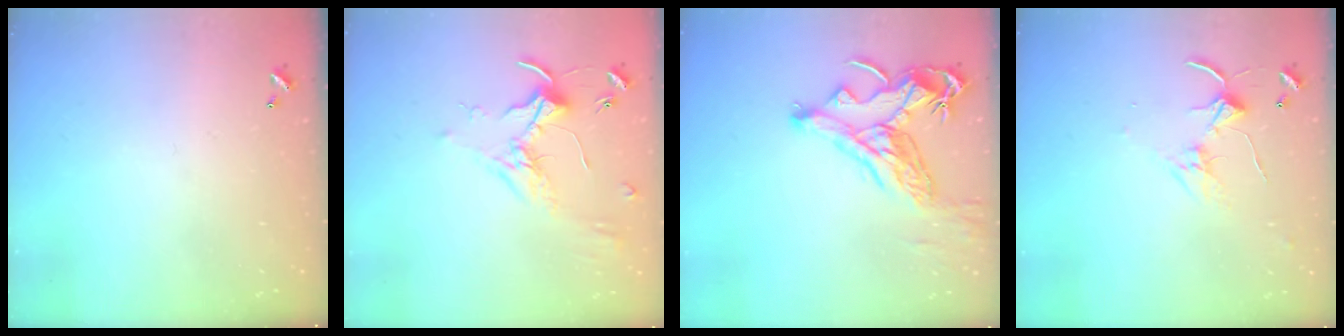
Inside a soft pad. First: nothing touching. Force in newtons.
{"total": 1.7, "press": 1.6, "slide": 0.4}
{"total": 6.8, "press": 6.6, "slide": 1.6}
{"total": 2.7, "press": 2.7, "slide": 0.4}